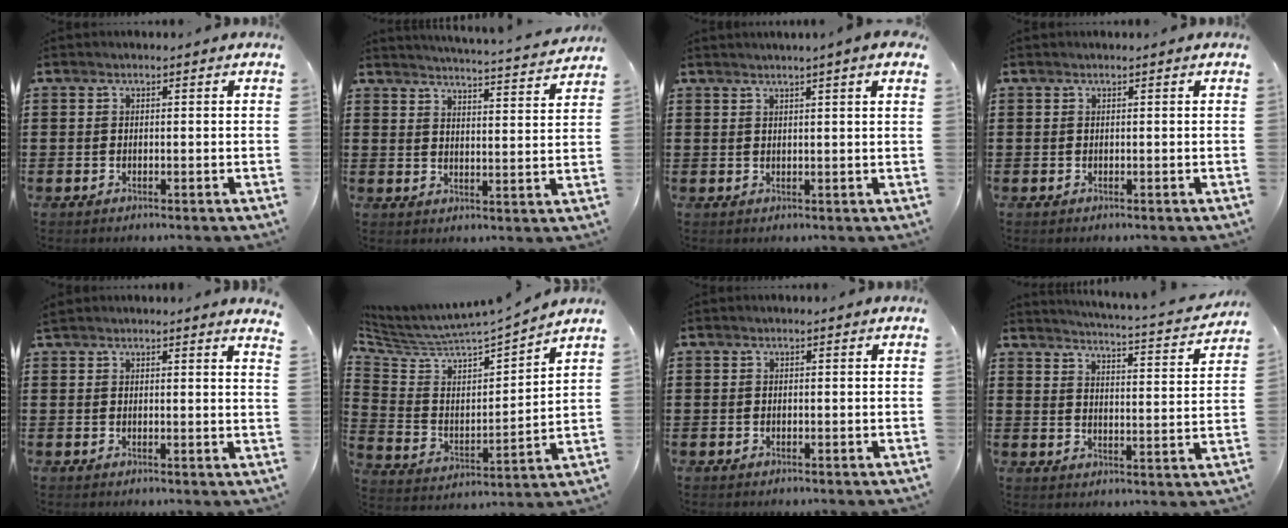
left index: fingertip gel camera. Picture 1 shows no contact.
{"total": 4.0, "force": [3.9, -0.6, 0.7], "torque": [-0.022, -0.035, 0.064]}
{"total": 2.1, "force": [1.6, -0.5, 1.3], "torque": [-0.026, -0.002, 0.030]}
{"total": 0.0}
{"total": 2.1, "force": [2.0, -0.3, 0.6], "torque": [-0.016, -0.001, 0.039]}
{"total": 4.0, "force": [3.9, 0.7, 0.8], "torque": [-0.045, -0.045, 0.058]}
{"total": 0.0}
{"total": 3.6, "force": [3.4, -0.6, 1.0], "torque": [-0.032, -0.038, 0.049]}